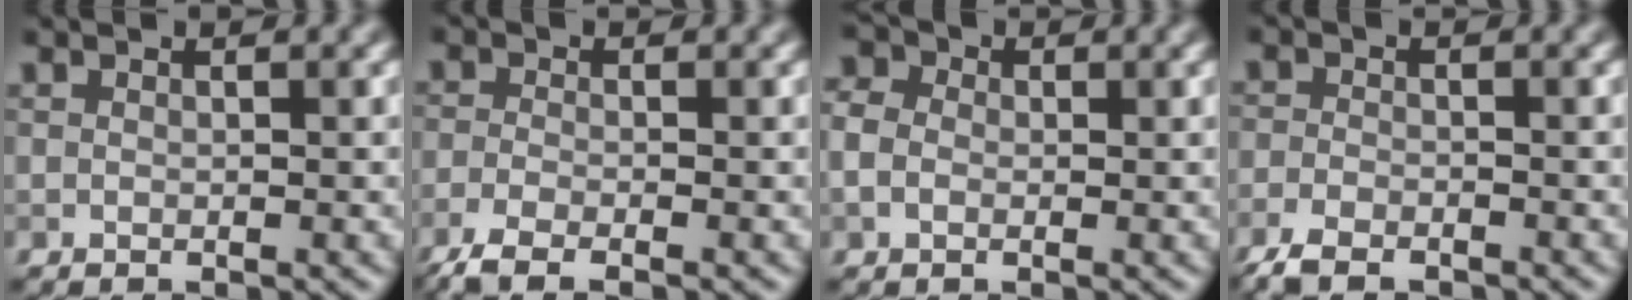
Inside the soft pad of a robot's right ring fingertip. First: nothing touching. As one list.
[{"total": 3.9, "force": [-2.7, 1.1, 2.5], "torque": [-0.059, -0.012, -0.065]}, {"total": 2.8, "force": [0.0, 2.3, 1.6], "torque": [-0.038, 0.007, -0.012]}, {"total": 4.3, "force": [-3.4, 1.6, 2.1], "torque": [-0.041, -0.009, -0.073]}]